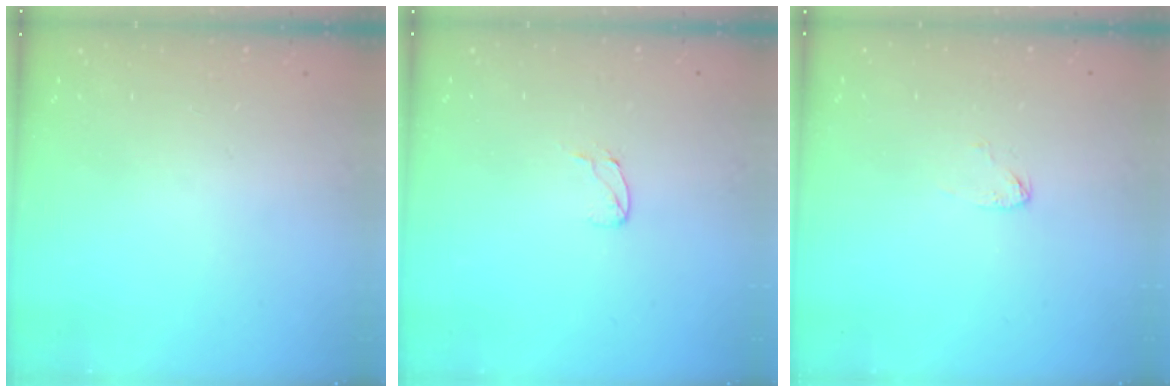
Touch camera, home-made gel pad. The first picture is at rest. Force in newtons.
{"total": 5.0, "press": 5.0, "slide": 0.5}
{"total": 2.6, "press": 2.6, "slide": 0.1}